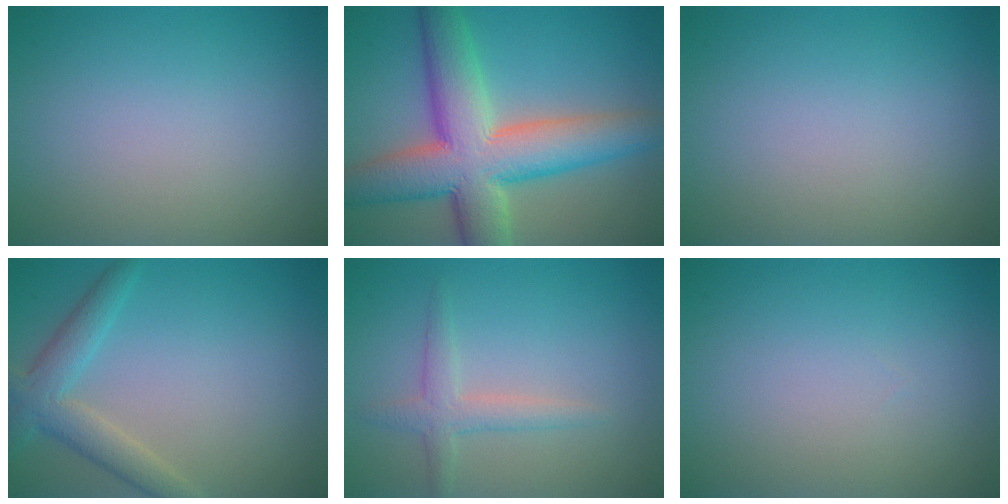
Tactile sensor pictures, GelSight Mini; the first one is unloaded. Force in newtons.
{"total": 11.1, "press": 11.0, "slide": 0.7}
{"total": 0.0}
{"total": 3.7, "press": 3.7, "slide": 0.2}
{"total": 2.2, "press": 2.2, "slide": 0.1}
{"total": 0.0}